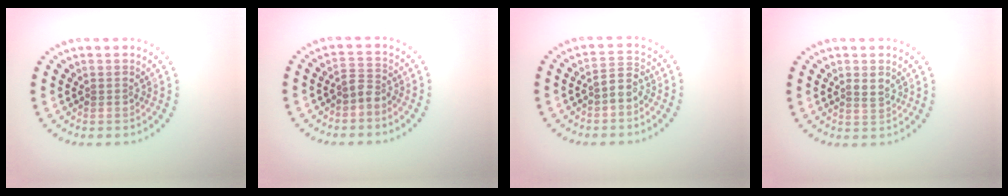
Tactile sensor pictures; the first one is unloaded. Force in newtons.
{"total": 1.7, "press": 1.3, "slide": 1.1}
{"total": 2.1, "press": 1.7, "slide": 1.3}
{"total": 1.3, "press": 1.3, "slide": 0.3}